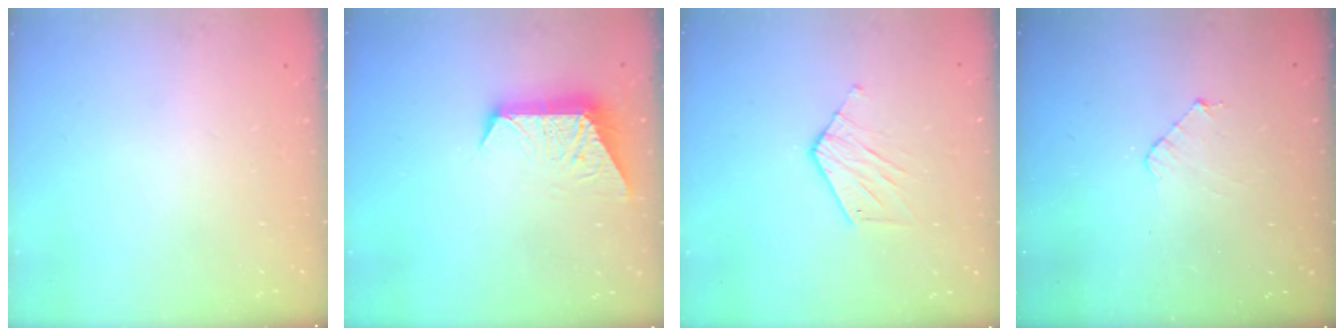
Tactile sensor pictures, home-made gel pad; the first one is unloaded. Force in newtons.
{"total": 9.3, "press": 9.3, "slide": 0.6}
{"total": 7.1, "press": 7.1, "slide": 0.3}
{"total": 4.1, "press": 4.0, "slide": 0.4}